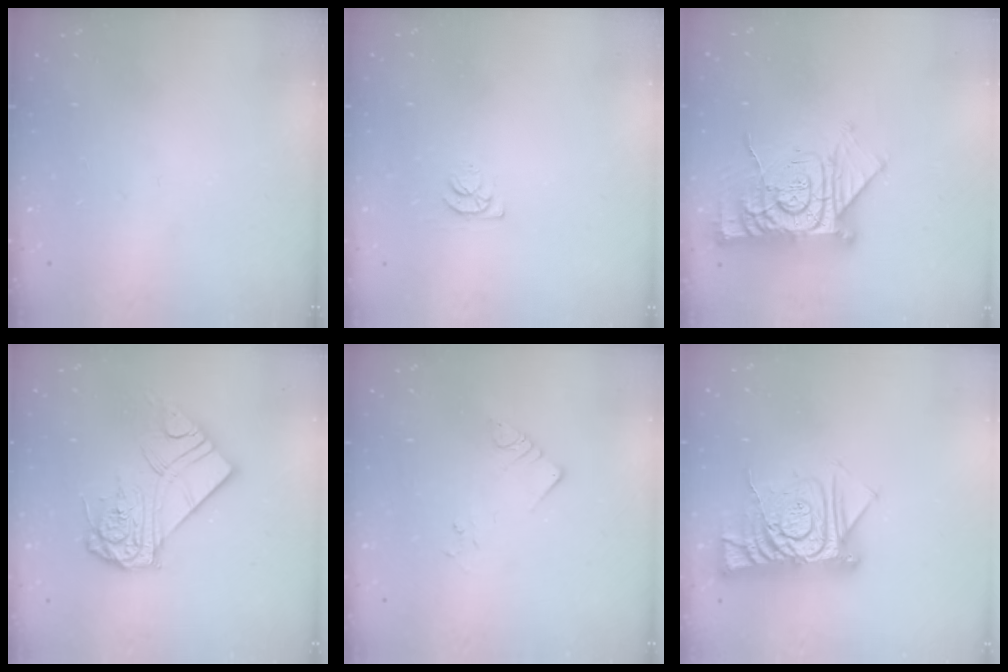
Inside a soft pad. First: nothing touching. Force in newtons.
{"total": 4.3, "press": 4.2, "slide": 0.5}
{"total": 15.5, "press": 15.5, "slide": 1.4}
{"total": 13.7, "press": 13.6, "slide": 1.4}
{"total": 2.2, "press": 2.2, "slide": 0.2}
{"total": 12.6, "press": 12.6, "slide": 1.1}